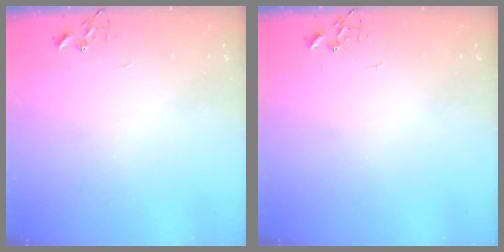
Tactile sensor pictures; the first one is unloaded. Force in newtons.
{"total": 0.0}